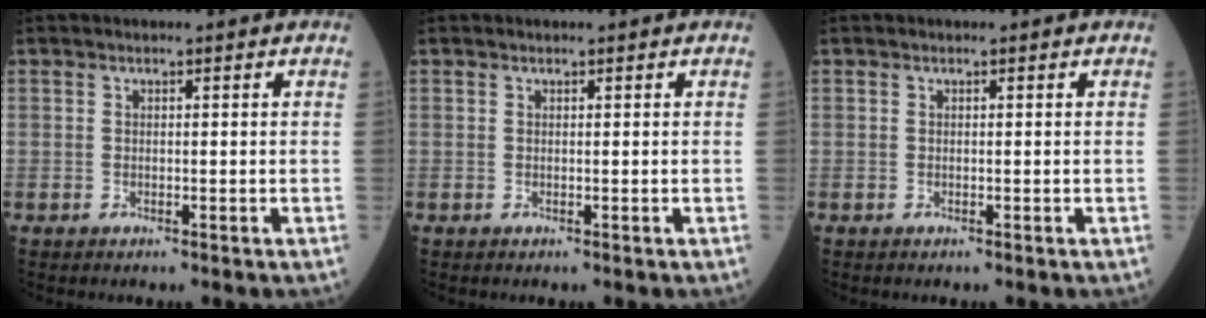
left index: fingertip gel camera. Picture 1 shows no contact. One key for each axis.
{"total": 0.0}
{"total": 0.0}